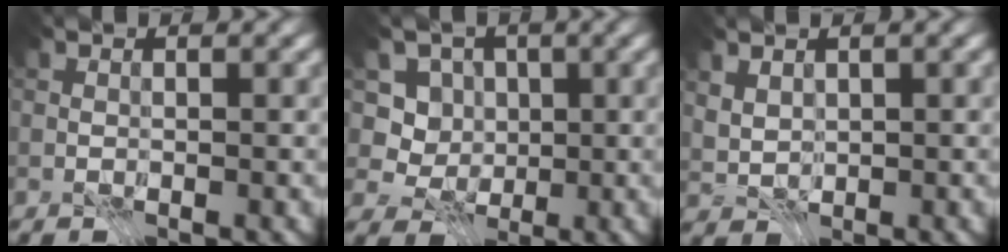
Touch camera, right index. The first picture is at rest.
{"total": 4.4, "force": [0.3, 4.2, 1.4], "torque": [-0.012, 0.002, -0.016]}
{"total": 2.1, "force": [1.0, 1.4, 1.1], "torque": [-0.026, -0.001, 0.027]}